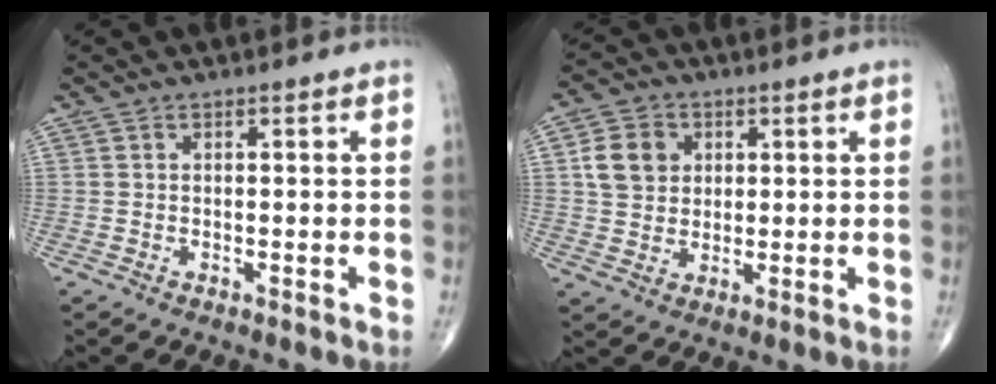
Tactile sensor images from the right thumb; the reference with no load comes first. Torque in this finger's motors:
{"motor_torque": [0.39, 0.23, 0.14, -0.01, -0.01]}